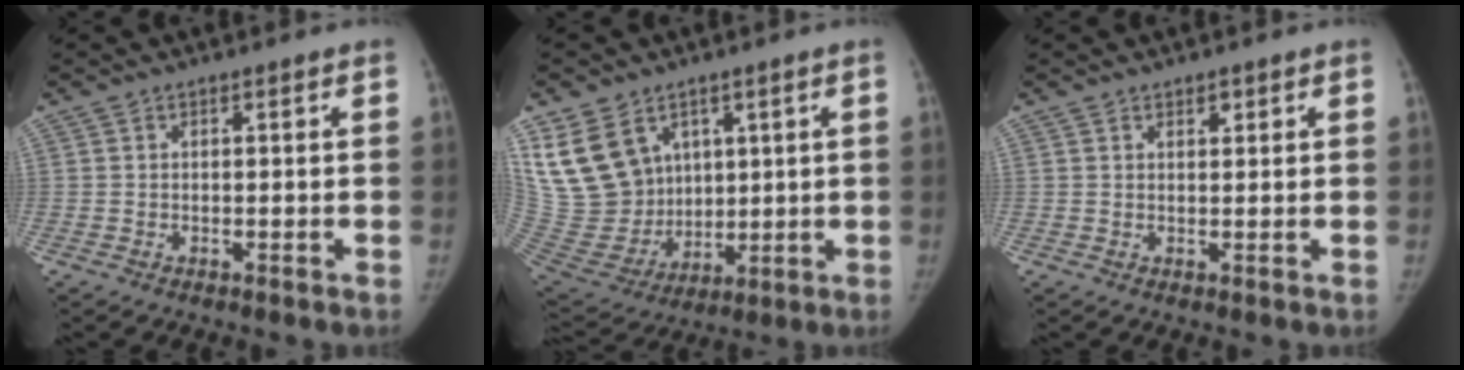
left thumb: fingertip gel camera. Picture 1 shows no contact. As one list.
[{"total": 17.7, "force": [7.9, 13.3, 8.7], "torque": [-0.154, -0.018, 0.180]}, {"total": 1.4, "force": [0.9, 0.7, 0.8], "torque": [-0.003, -0.004, 0.012]}]